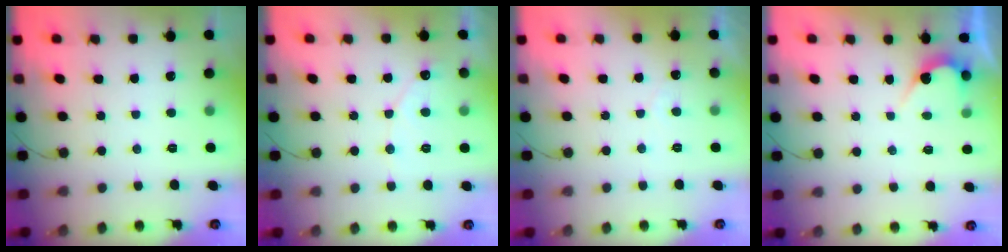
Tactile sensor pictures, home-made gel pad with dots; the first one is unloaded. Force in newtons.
{"total": 5.1, "press": 5.1, "slide": 0.4}
{"total": 2.3, "press": 2.3, "slide": 0.1}
{"total": 4.1, "press": 4.1, "slide": 0.3}